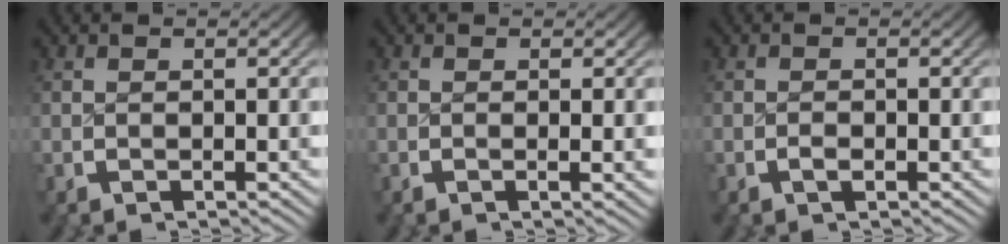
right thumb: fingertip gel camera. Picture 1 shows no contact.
{"total": 0.9, "force": [0.0, 0.0, 0.9], "torque": [-0.015, -0.002, -0.001]}
{"total": 0.9, "force": [-0.5, 0.5, 0.5], "torque": [-0.009, -0.003, -0.010]}